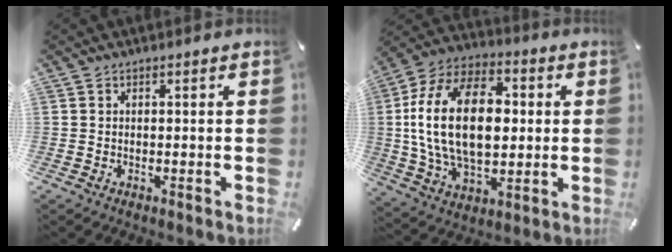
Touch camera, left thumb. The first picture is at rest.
{"total": 24.0, "force": [1.3, 15.3, 18.4], "torque": [-0.379, 0.009, 0.019]}